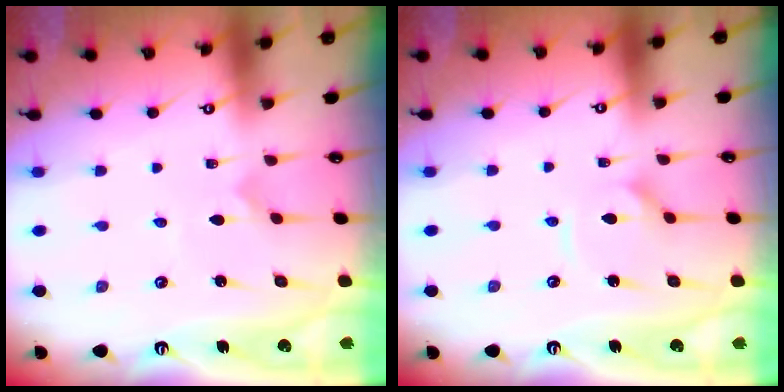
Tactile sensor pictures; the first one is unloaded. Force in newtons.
{"total": 3.9, "press": 3.9, "slide": 0.4}